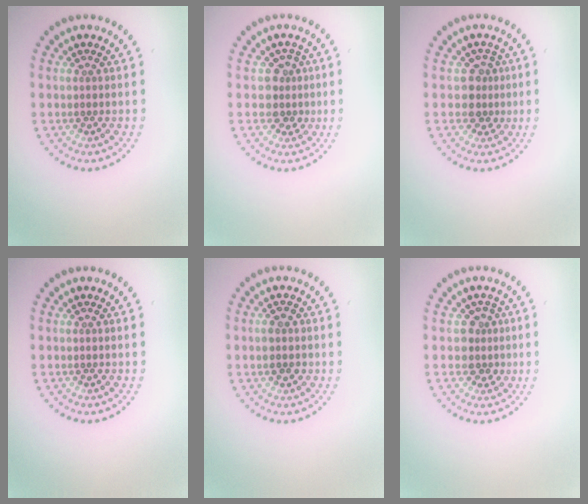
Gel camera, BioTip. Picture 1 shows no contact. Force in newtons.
{"total": 2.4, "press": 1.9, "slide": 1.5}
{"total": 2.2, "press": 1.9, "slide": 1.2}
{"total": 0.0}
{"total": 1.6, "press": 1.6, "slide": 0.1}
{"total": 2.3, "press": 1.9, "slide": 1.3}